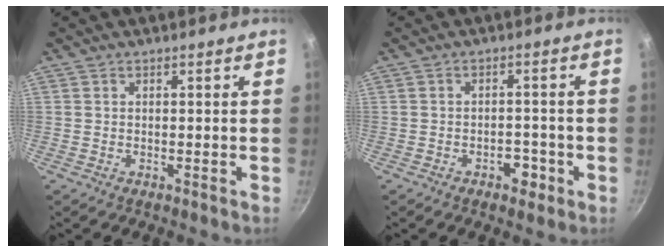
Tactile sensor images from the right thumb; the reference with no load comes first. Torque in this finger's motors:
{"motor_torque": [0.95, 0.96, 0.56, -0.40, -0.01]}